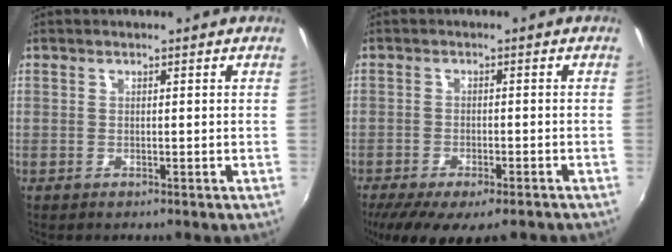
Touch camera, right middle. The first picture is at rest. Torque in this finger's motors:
{"motor_torque": [1.06, -1.08, 0.45, 0.17]}